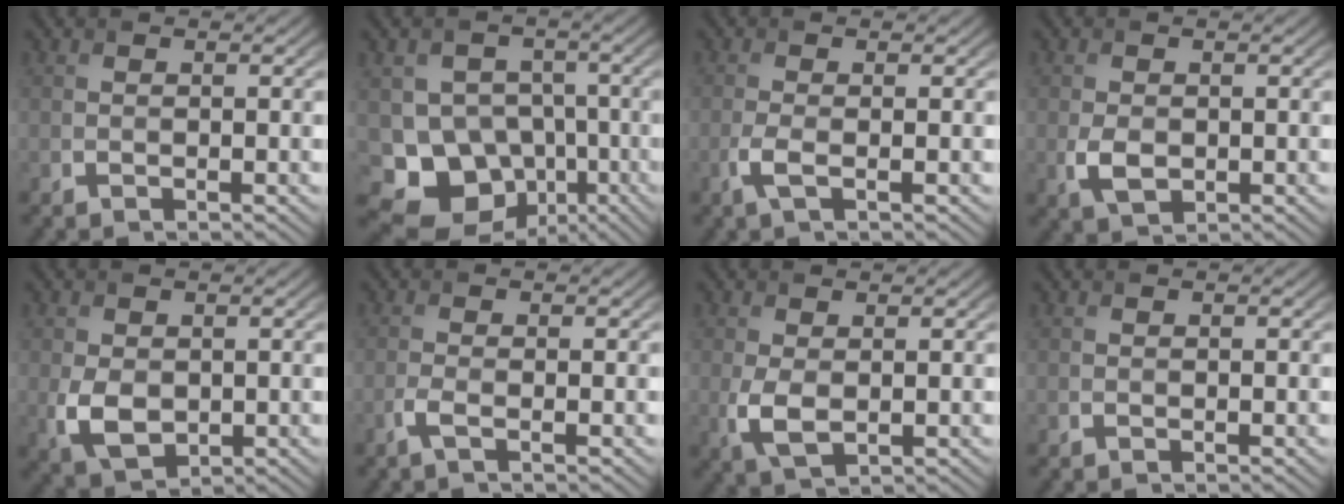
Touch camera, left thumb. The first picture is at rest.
{"total": 10.5, "force": [-3.8, 9.0, 4.0], "torque": [-0.086, -0.022, -0.079]}
{"total": 2.3, "force": [-0.9, 0.6, 2.0], "torque": [-0.052, 0.000, -0.025]}
{"total": 2.9, "force": [-0.5, 2.0, 2.1], "torque": [-0.050, -0.009, -0.003]}
{"total": 4.7, "force": [-0.4, 3.3, 3.3], "torque": [-0.079, -0.013, -0.001]}
{"total": 1.8, "force": [-1.0, 0.2, 1.5], "torque": [-0.037, 0.003, -0.027]}
{"total": 3.4, "force": [-0.2, 1.9, 2.9], "torque": [-0.078, -0.009, 0.000]}
{"total": 0.0}